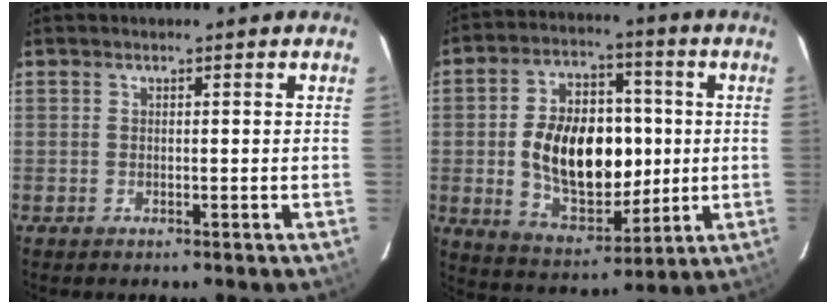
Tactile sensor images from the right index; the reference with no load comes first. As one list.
[{"total": 17.9, "force": [-0.5, 11.0, 14.0], "torque": [-0.259, 0.017, 0.010]}]